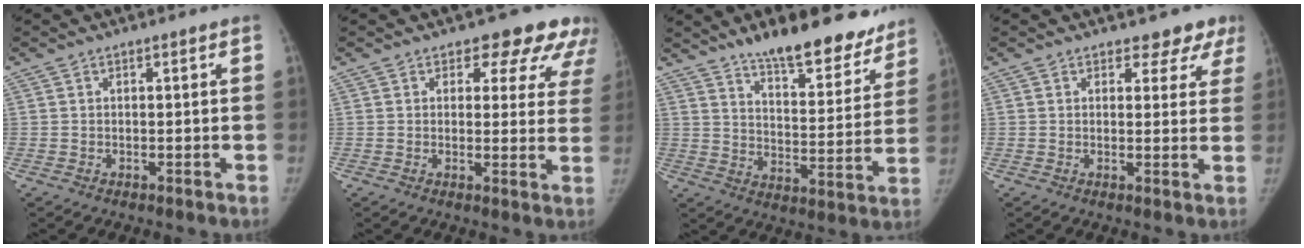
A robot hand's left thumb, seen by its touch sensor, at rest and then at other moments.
{"total": 10.5, "force": [7.7, 5.9, 4.1], "torque": [0.011, -0.030, 0.064]}
{"total": 18.9, "force": [14.9, 6.4, 9.6], "torque": [-0.088, -0.091, 0.218]}
{"total": 4.8, "force": [3.9, 2.7, 0.6], "torque": [0.029, -0.022, 0.028]}